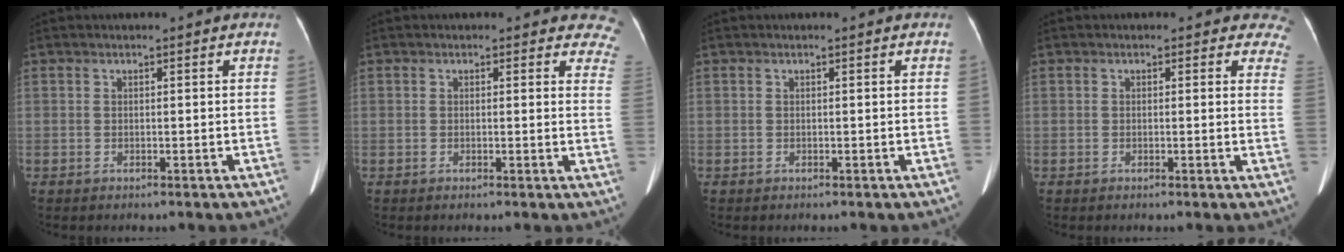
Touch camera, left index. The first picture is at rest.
{"total": 5.8, "force": [5.2, 2.4, 0.9], "torque": [0.030, -0.015, 0.015]}
{"total": 0.0}
{"total": 4.7, "force": [4.1, 2.2, 0.6], "torque": [0.030, -0.010, 0.005]}